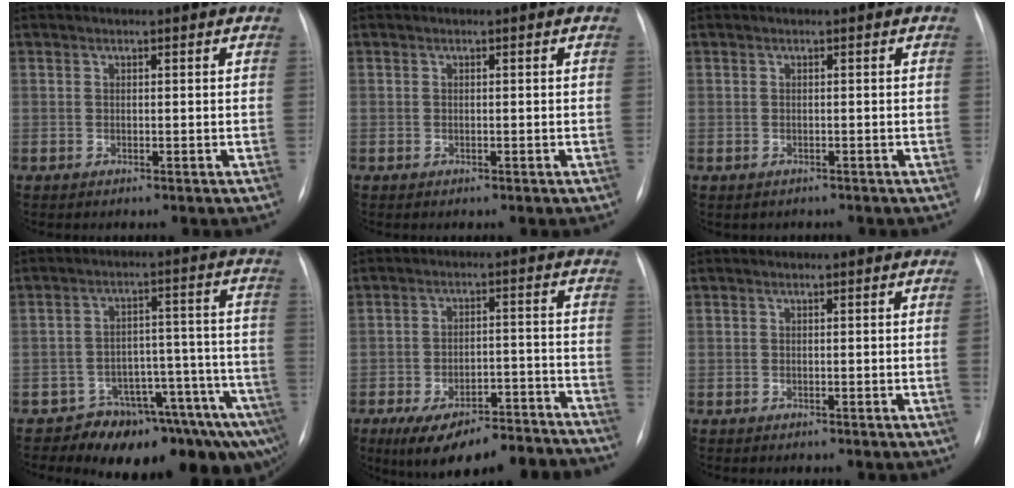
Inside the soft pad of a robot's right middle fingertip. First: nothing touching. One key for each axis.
{"total": 0.0}
{"total": 0.9, "fx": -0.8, "fy": 0.5, "fz": 0.1, "tx": -0.007, "ty": 0.000, "tz": -0.008}
{"total": 14.9, "fx": -11.5, "fy": 5.7, "fz": 7.6, "tx": -0.013, "ty": 0.072, "tz": -0.141}
{"total": 17.0, "fx": -14.2, "fy": 5.2, "fz": 7.7, "tx": -0.085, "ty": 0.025, "tz": -0.196}
{"total": 1.2, "fx": -0.2, "fy": -0.4, "fz": 1.1, "tx": -0.010, "ty": 0.000, "tz": -0.006}